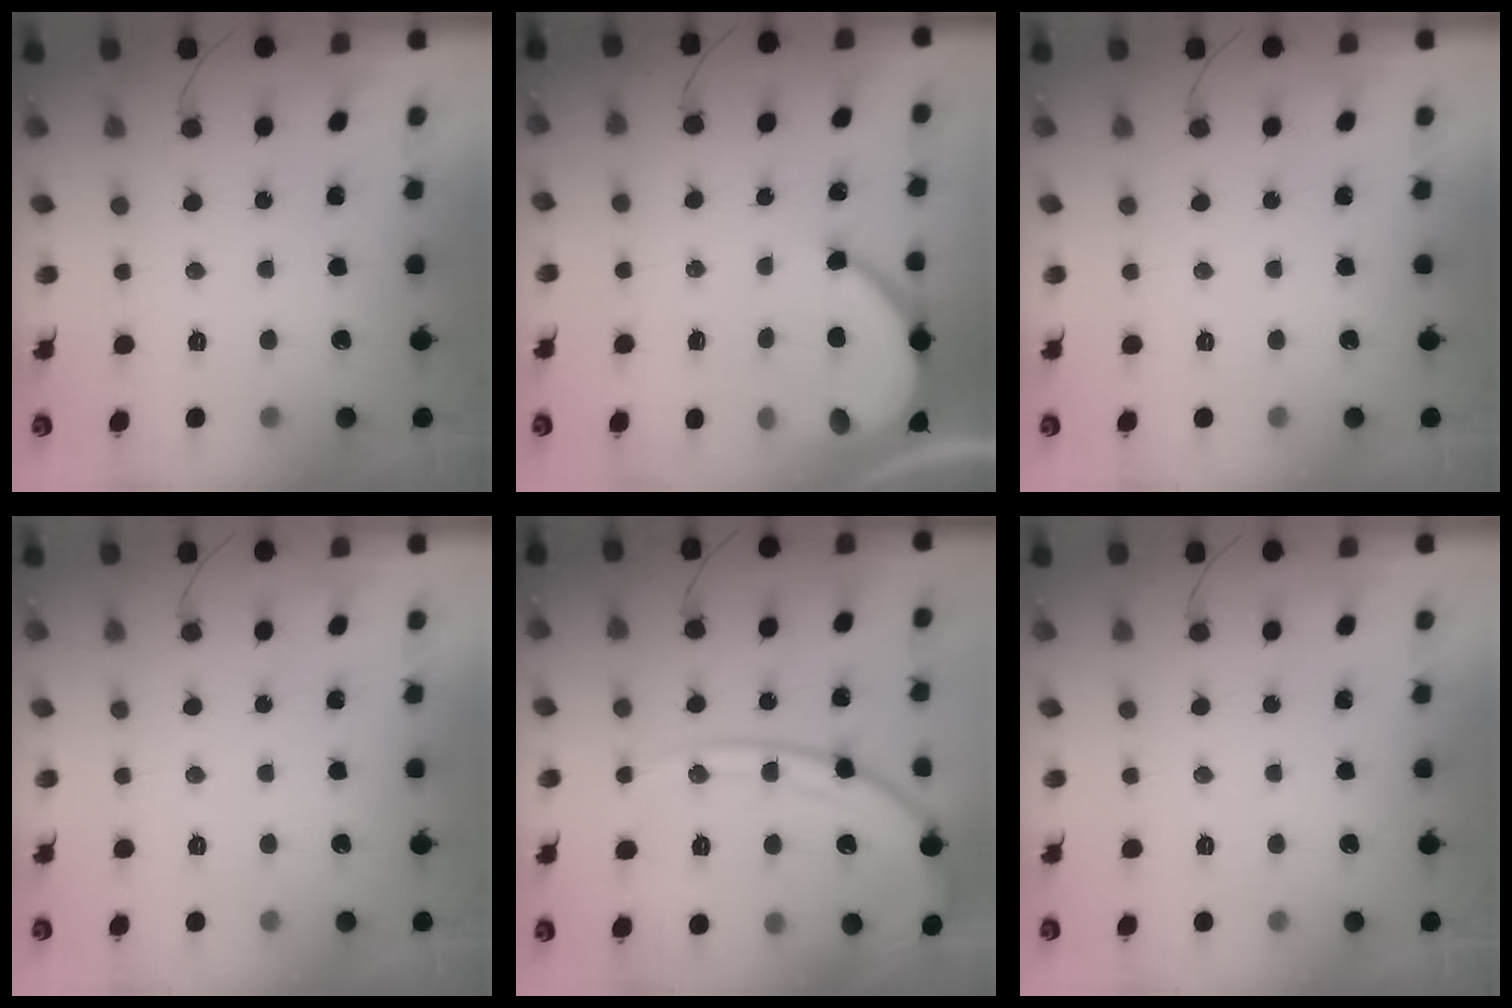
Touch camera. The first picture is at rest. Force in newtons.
{"total": 8.1, "press": 8.1, "slide": 0.4}
{"total": 0.0}
{"total": 0.0}
{"total": 19.1, "press": 18.9, "slide": 2.2}
{"total": 0.0}